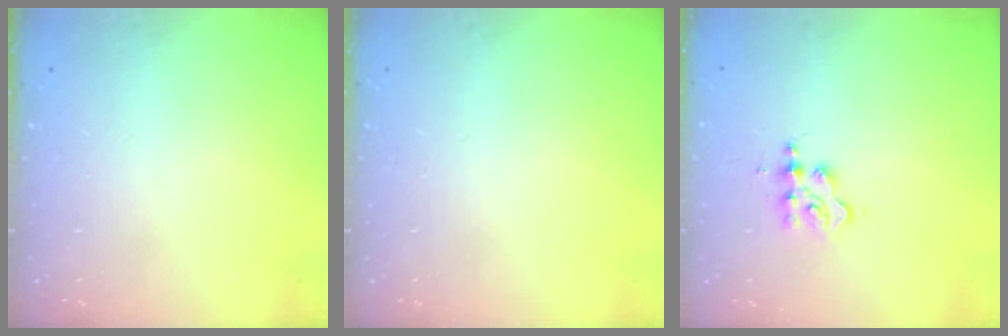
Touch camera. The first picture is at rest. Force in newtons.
{"total": 0.0}
{"total": 2.7, "press": 2.7, "slide": 0.4}